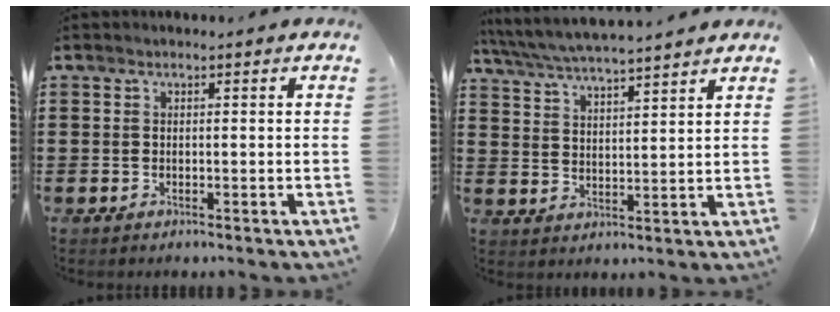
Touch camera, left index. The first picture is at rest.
{"total": 5.1, "force": [4.9, 0.0, 1.5], "torque": [-0.049, -0.027, 0.085]}